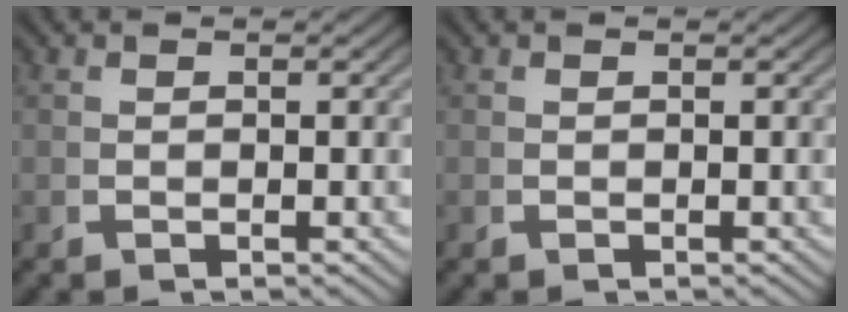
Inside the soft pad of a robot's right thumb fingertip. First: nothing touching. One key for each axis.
{"total": 0.0}